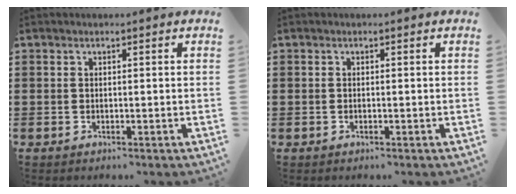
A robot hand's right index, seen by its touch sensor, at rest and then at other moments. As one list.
[{"total": 0.0}]